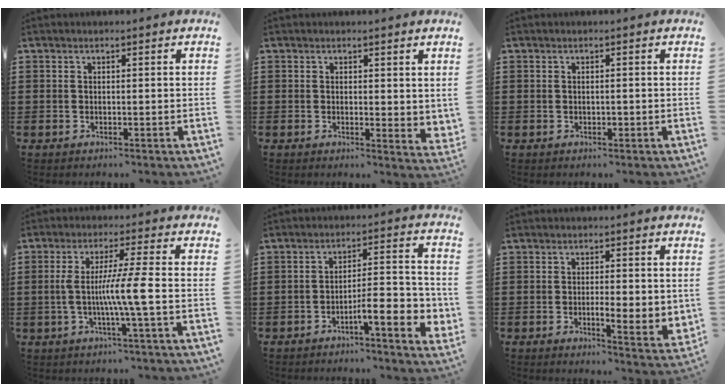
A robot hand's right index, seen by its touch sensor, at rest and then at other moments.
{"total": 1.4, "force": [1.0, 0.8, 0.5], "torque": [-0.006, 0.000, 0.018]}
{"total": 0.7, "force": [-0.2, 0.3, 0.6], "torque": [-0.014, -0.004, -0.003]}
{"total": 7.6, "force": [-1.3, -0.5, 7.5], "torque": [-0.140, -0.010, -0.029]}
{"total": 7.5, "force": [-3.4, 1.4, 6.5], "torque": [-0.097, -0.009, -0.061]}
{"total": 4.0, "force": [-0.2, 1.2, 3.8], "torque": [-0.062, 0.002, -0.007]}